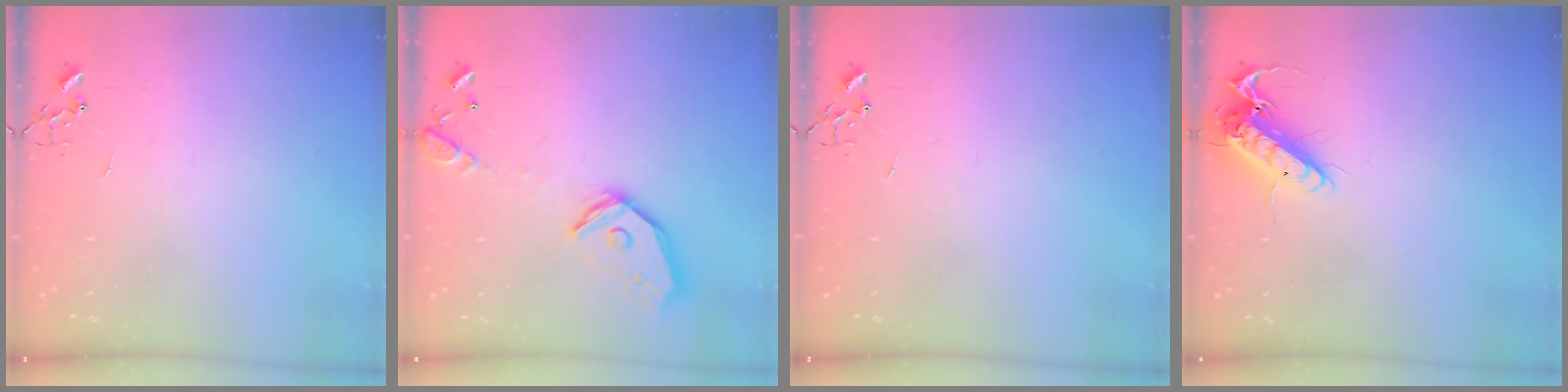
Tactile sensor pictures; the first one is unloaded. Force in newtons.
{"total": 16.4, "press": 16.2, "slide": 2.5}
{"total": 0.0}
{"total": 14.3, "press": 14.2, "slide": 1.9}